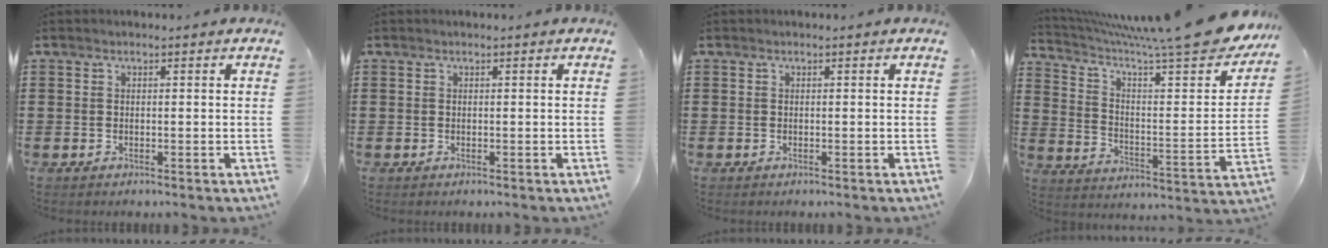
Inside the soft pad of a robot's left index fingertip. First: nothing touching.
{"total": 0.0}
{"total": 0.0}
{"total": 10.3, "force": [8.2, 0.6, 6.1], "torque": [-0.118, -0.066, 0.126]}